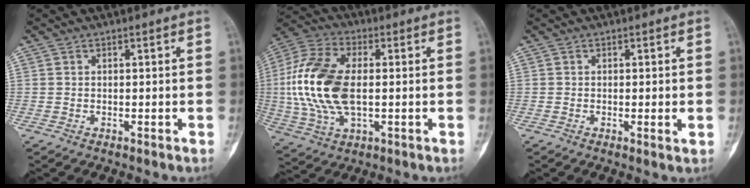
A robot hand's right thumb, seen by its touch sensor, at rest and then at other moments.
{"total": 17.7, "force": [0.3, 9.7, 14.9], "torque": [-0.323, 0.008, 0.006]}
{"total": 1.9, "force": [-0.2, 0.3, 1.8], "torque": [-0.028, -0.005, -0.003]}